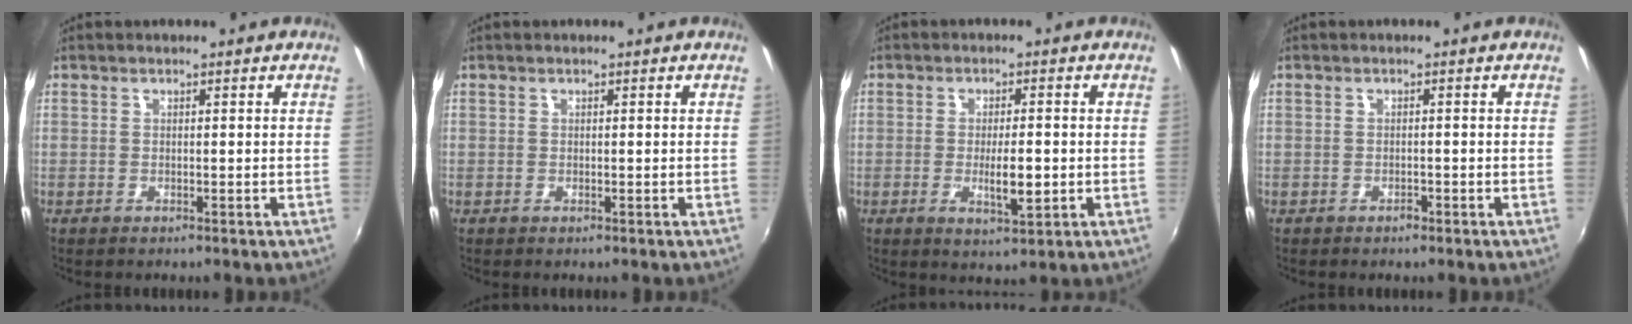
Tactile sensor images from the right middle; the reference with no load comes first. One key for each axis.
{"total": 0.0}
{"total": 5.8, "fx": -1.1, "fy": 1.6, "fz": 5.4, "tx": -0.095, "ty": -0.010, "tz": -0.014}
{"total": 0.9, "fx": -0.7, "fy": 0.5, "fz": 0.0, "tx": -0.001, "ty": -0.002, "tz": -0.011}